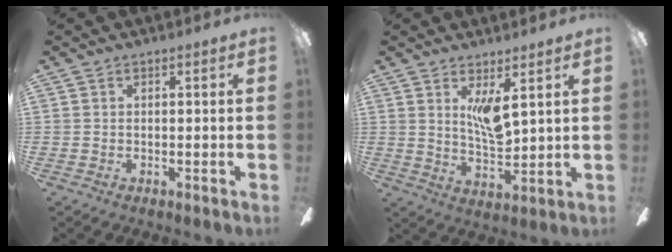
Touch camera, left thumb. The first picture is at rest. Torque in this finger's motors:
{"motor_torque": [0.04, -0.09, 0.62, -0.20, 0.06]}